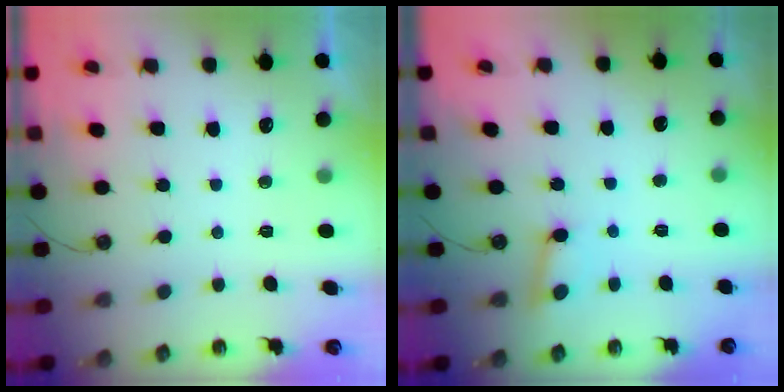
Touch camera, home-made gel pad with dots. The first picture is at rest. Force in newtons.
{"total": 3.4, "press": 3.4, "slide": 0.4}